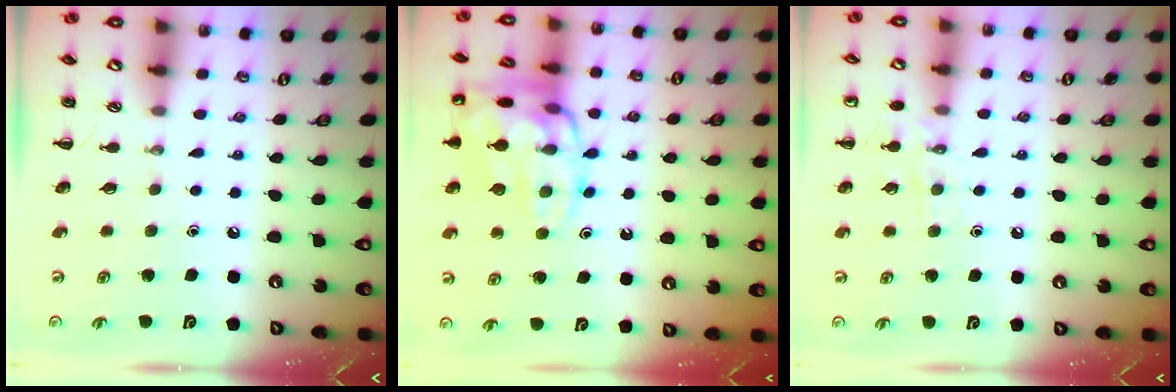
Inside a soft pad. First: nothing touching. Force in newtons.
{"total": 18.1, "press": 18.1, "slide": 0.8}
{"total": 7.7, "press": 7.6, "slide": 1.5}